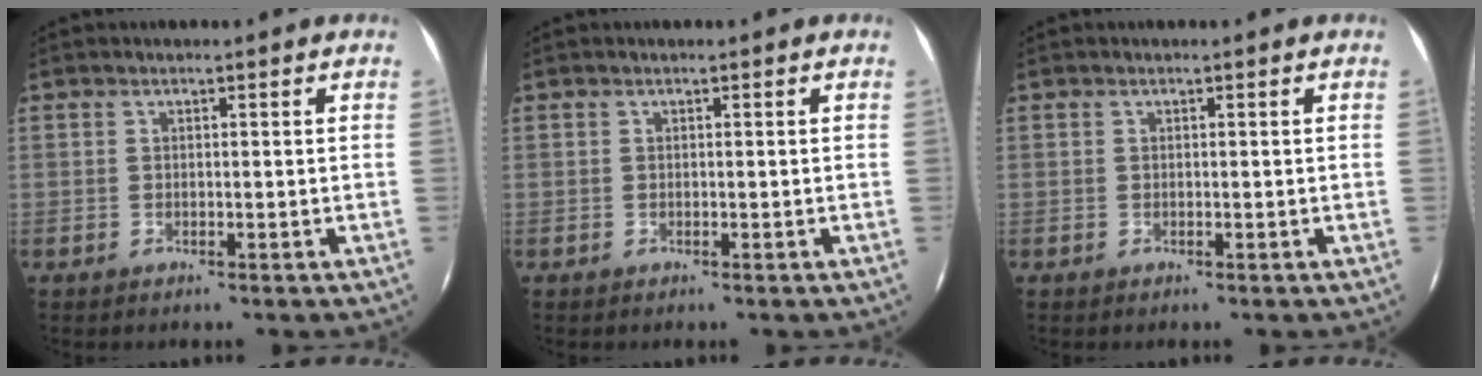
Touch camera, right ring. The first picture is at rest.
{"total": 0.0}
{"total": 0.0}